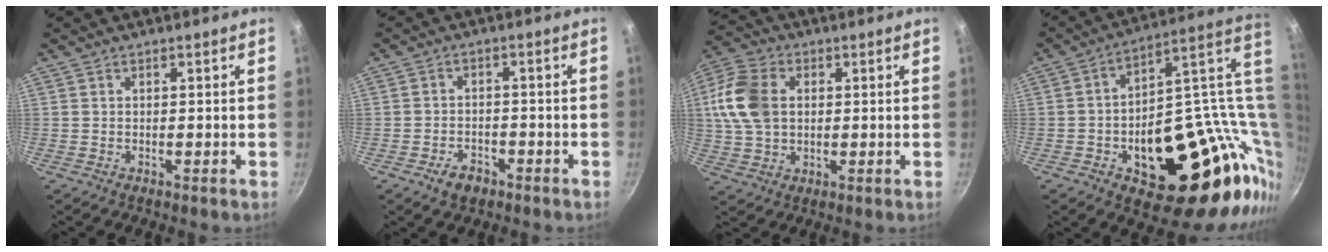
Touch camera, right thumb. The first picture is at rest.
{"total": 4.5, "force": [-2.7, 3.0, 2.0], "torque": [-0.026, 0.022, -0.041]}
{"total": 12.3, "force": [1.8, 8.6, 8.6], "torque": [-0.161, 0.011, 0.026]}
{"total": 31.5, "force": [1.7, 17.3, 26.2], "torque": [-0.314, 0.005, 0.051]}